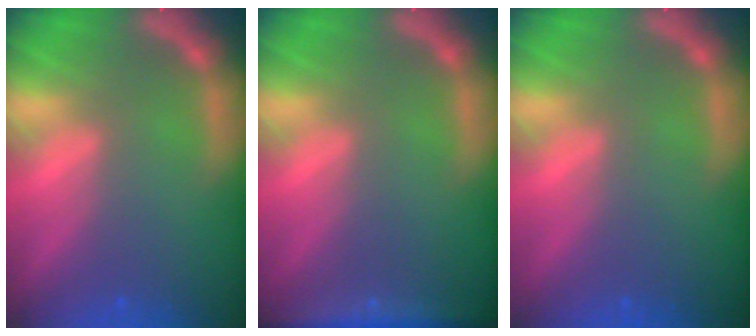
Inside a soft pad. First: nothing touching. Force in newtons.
{"total": 4.4}
{"total": 0.0}